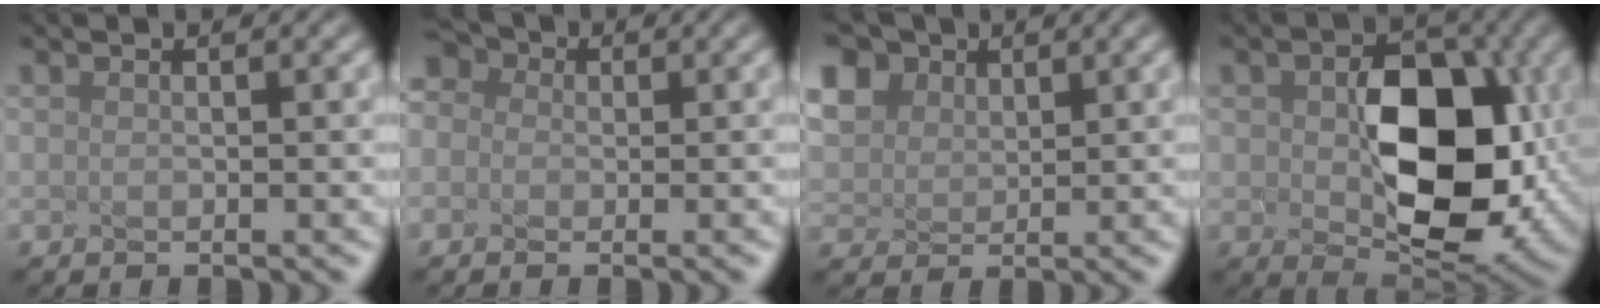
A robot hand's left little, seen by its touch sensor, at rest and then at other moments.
{"total": 2.8, "force": [0.1, 2.6, 1.1], "torque": [-0.039, 0.017, 0.004]}
{"total": 5.9, "force": [3.6, 4.1, 2.2], "torque": [-0.126, 0.021, 0.100]}
{"total": 8.7, "force": [-1.0, 5.3, 6.8], "torque": [-0.145, -0.026, 0.037]}